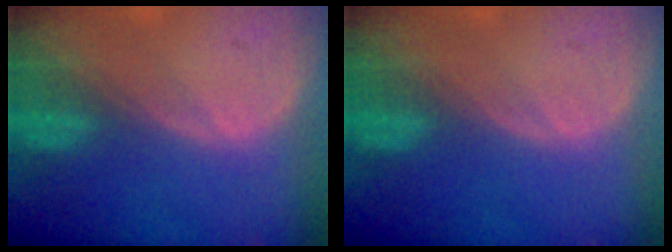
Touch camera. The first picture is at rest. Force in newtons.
{"total": 0.0}